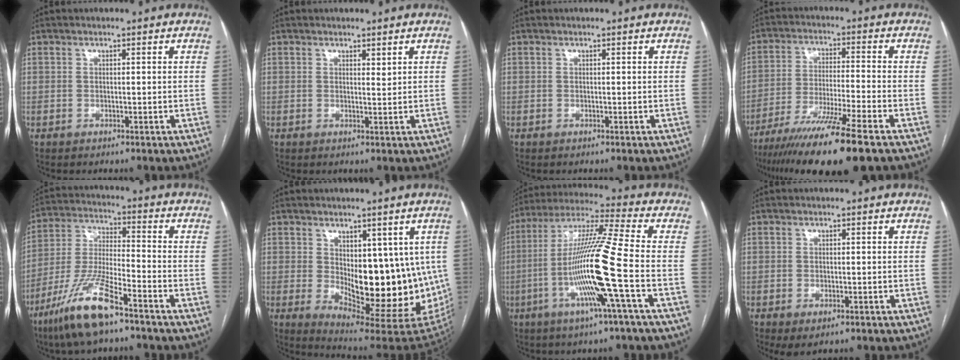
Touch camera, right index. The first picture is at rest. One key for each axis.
{"total": 0.9, "fx": 0.7, "fy": 0.2, "fz": 0.5, "tx": -0.010, "ty": -0.007, "tz": 0.012}
{"total": 0.0}
{"total": 15.0, "fx": -10.9, "fy": -1.1, "fz": 10.3, "tx": -0.185, "ty": -0.046, "tz": -0.182}
{"total": 13.2, "fx": -8.6, "fy": 1.8, "fz": 9.9, "tx": -0.214, "ty": -0.028, "tz": -0.166}
{"total": 16.9, "fx": -0.2, "fy": 7.0, "fz": 15.4, "tx": -0.193, "ty": -0.015, "tz": 0.022}
{"total": 16.5, "fx": -4.5, "fy": -1.7, "fz": 15.8, "tx": -0.309, "ty": -0.010, "tz": -0.096}
{"total": 2.6, "fx": -1.3, "fy": 1.1, "fz": 1.9, "tx": -0.027, "ty": -0.004, "tz": -0.013}